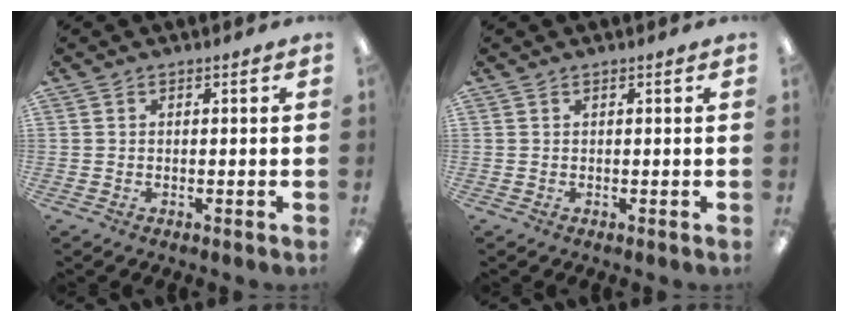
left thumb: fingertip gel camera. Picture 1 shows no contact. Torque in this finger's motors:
{"motor_torque": [0.00, 0.00, -0.04, 0.04, 0.00]}